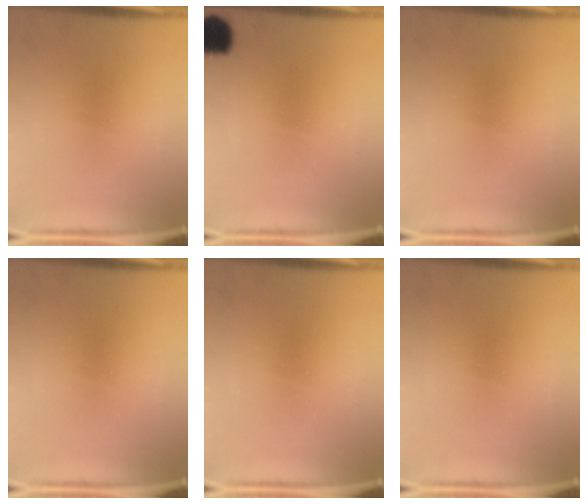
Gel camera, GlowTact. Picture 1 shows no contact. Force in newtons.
{"total": 7.2}
{"total": 0.0}
{"total": 0.0}
{"total": 0.0}
{"total": 0.0}